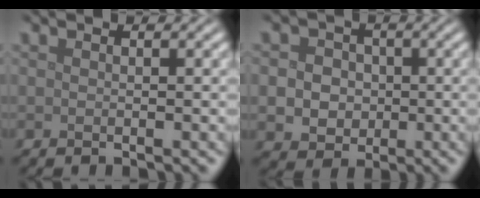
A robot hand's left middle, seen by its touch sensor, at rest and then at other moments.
{"total": 5.5, "force": [0.0, 4.9, 2.4], "torque": [-0.025, 0.024, -0.020]}